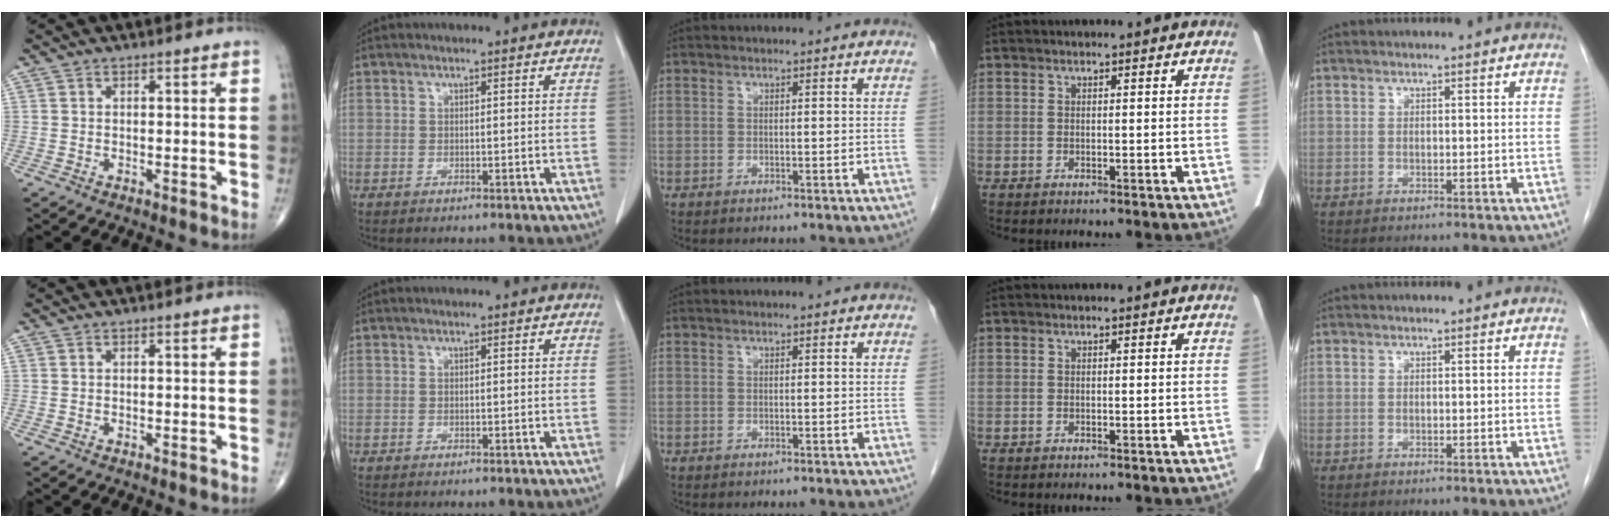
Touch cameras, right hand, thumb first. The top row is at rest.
{}